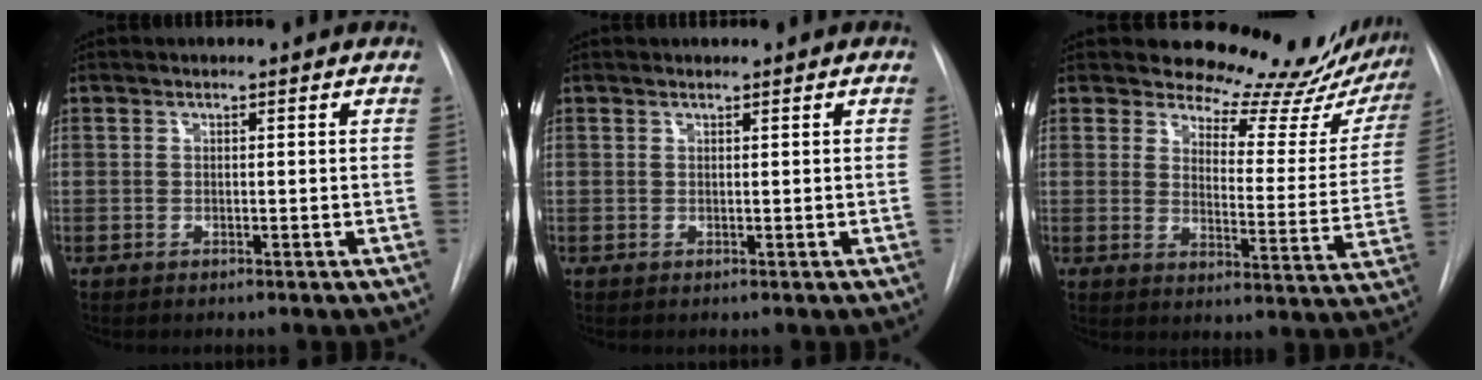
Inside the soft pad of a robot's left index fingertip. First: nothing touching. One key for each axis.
{"total": 0.0}
{"total": 17.9, "fx": 17.0, "fy": 4.5, "fz": 3.3, "tx": -0.013, "ty": -0.098, "tz": 0.183}